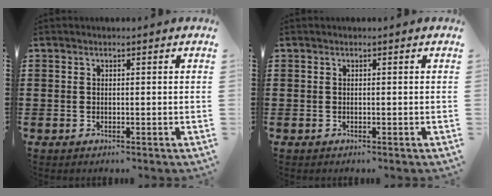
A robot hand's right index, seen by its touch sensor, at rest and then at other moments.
{"total": 0.0}